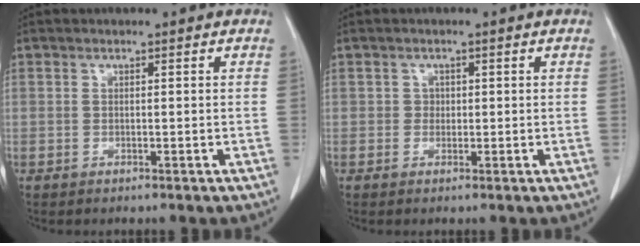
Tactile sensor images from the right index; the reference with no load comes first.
{"total": 1.2, "force": [0.1, 1.1, 0.3], "torque": [0.001, 0.004, 0.001]}